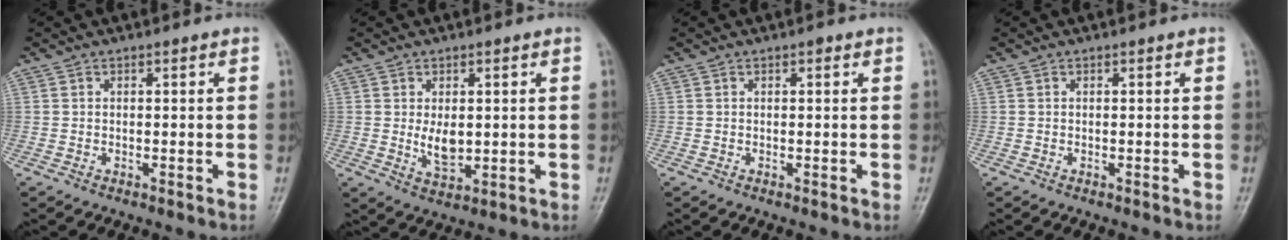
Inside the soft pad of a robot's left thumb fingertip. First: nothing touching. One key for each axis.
{"total": 5.1, "fx": 0.5, "fy": 2.9, "fz": 4.1, "tx": -0.058, "ty": -0.013, "tz": 0.017}
{"total": 0.7, "fx": 0.4, "fy": 0.3, "fz": 0.5, "tx": -0.006, "ty": 0.000, "tz": 0.002}
{"total": 0.0}